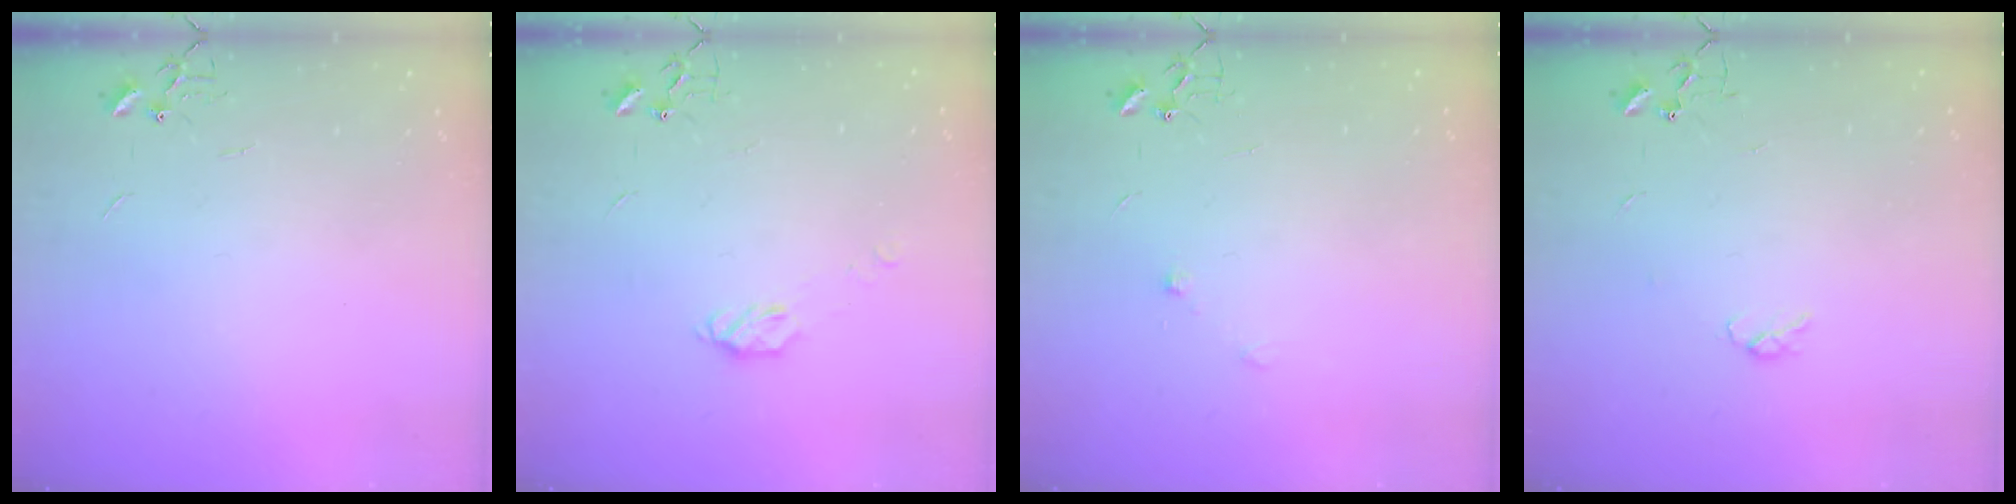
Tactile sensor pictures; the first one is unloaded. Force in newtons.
{"total": 5.5, "press": 5.5, "slide": 0.4}
{"total": 5.0, "press": 4.9, "slide": 1.3}
{"total": 3.6, "press": 3.5, "slide": 0.6}